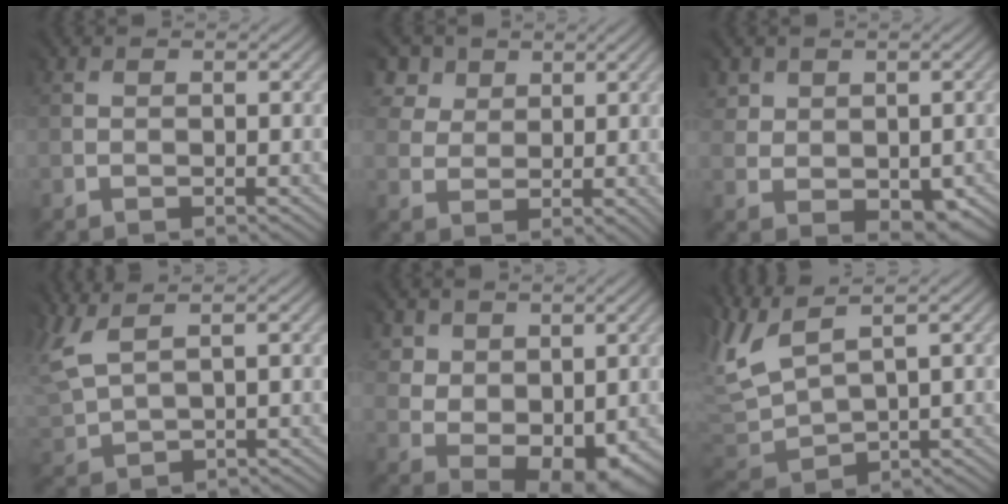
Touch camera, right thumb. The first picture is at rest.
{"total": 5.8, "force": [3.8, 4.2, 1.3], "torque": [-0.060, 0.011, 0.070]}
{"total": 3.1, "force": [1.0, 2.9, 0.5], "torque": [-0.022, -0.012, 0.024]}
{"total": 5.7, "force": [3.9, 2.4, 3.4], "torque": [-0.119, 0.010, 0.083]}
{"total": 6.7, "force": [2.2, 5.3, 3.6], "torque": [-0.076, -0.015, 0.052]}
{"total": 6.1, "force": [3.3, 2.7, 4.4], "torque": [-0.135, 0.014, 0.067]}